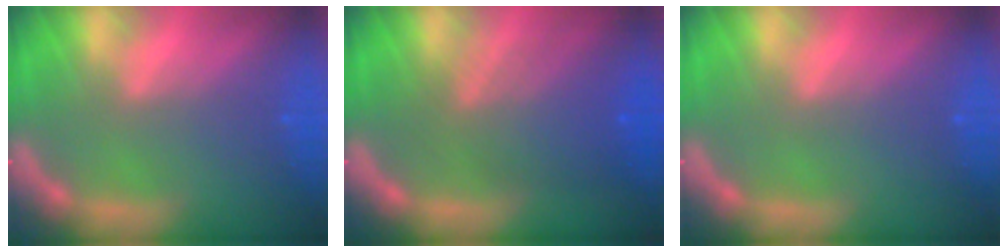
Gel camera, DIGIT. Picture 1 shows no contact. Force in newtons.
{"total": 6.6}
{"total": 0.0}